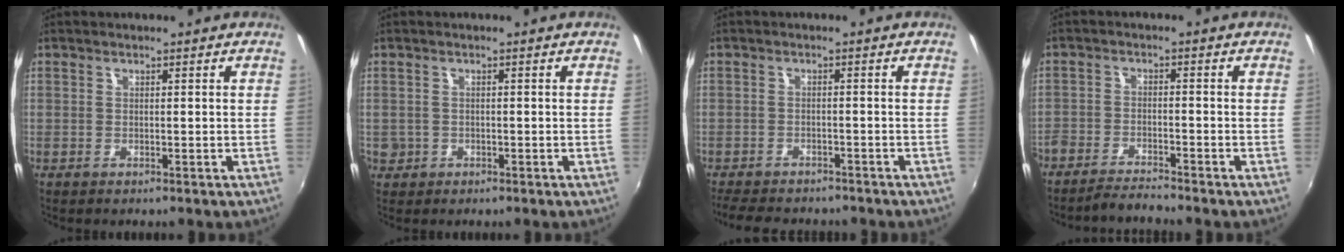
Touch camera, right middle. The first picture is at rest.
{"total": 2.8, "force": [-0.7, 2.6, 0.7], "torque": [-0.018, -0.004, -0.008]}
{"total": 8.7, "force": [-7.6, 2.9, 3.0], "torque": [-0.078, -0.013, -0.118]}
{"total": 5.3, "force": [-5.0, 0.4, 1.5], "torque": [-0.049, -0.014, -0.097]}